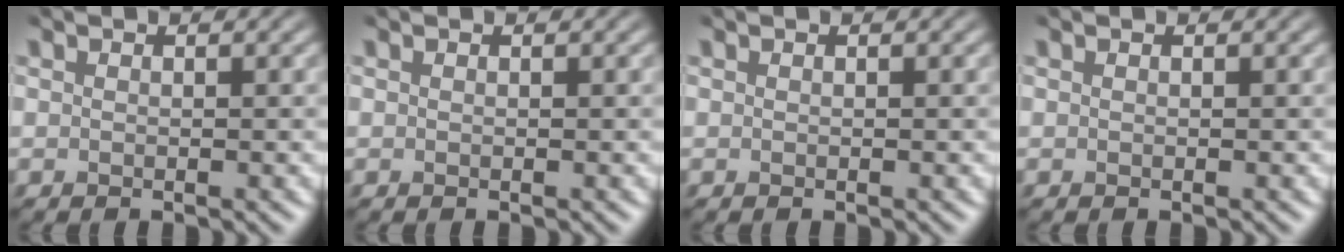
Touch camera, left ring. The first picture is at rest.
{"total": 0.0}
{"total": 0.0}
{"total": 0.0}